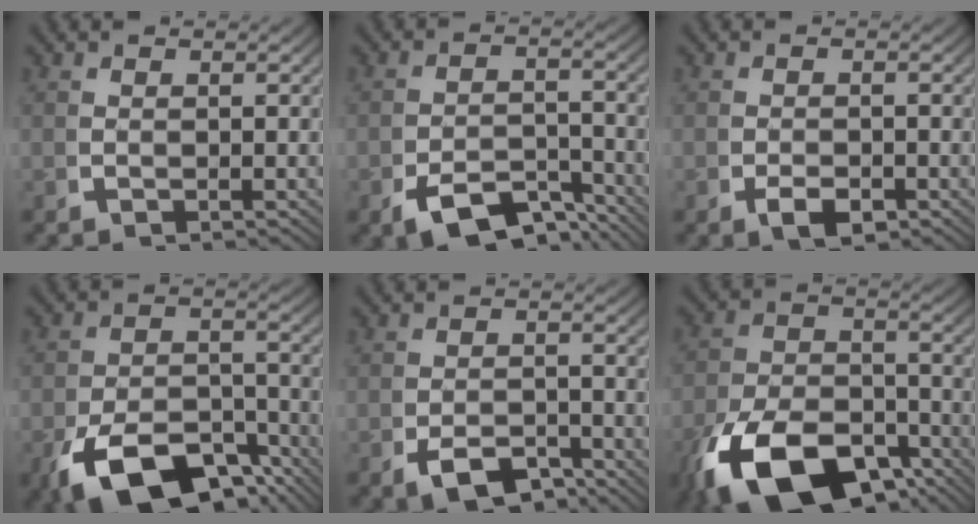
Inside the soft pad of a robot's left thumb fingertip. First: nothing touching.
{"total": 5.8, "force": [-3.9, 3.0, 3.1], "torque": [-0.056, -0.025, -0.058]}
{"total": 2.1, "force": [-1.1, 1.2, 1.4], "torque": [-0.019, -0.007, -0.016]}
{"total": 10.7, "force": [-6.4, 5.8, 6.4], "torque": [-0.120, -0.047, -0.083]}
{"total": 3.9, "force": [-2.7, 2.0, 1.9], "torque": [-0.026, -0.017, -0.040]}
{"total": 12.8, "force": [-6.7, 7.4, 8.0], "torque": [-0.146, -0.052, -0.091]}